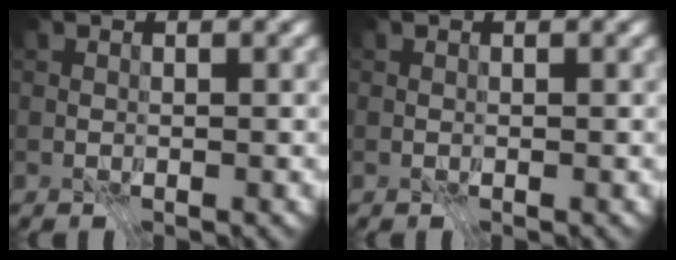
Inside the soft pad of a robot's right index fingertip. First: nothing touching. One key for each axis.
{"total": 0.0}